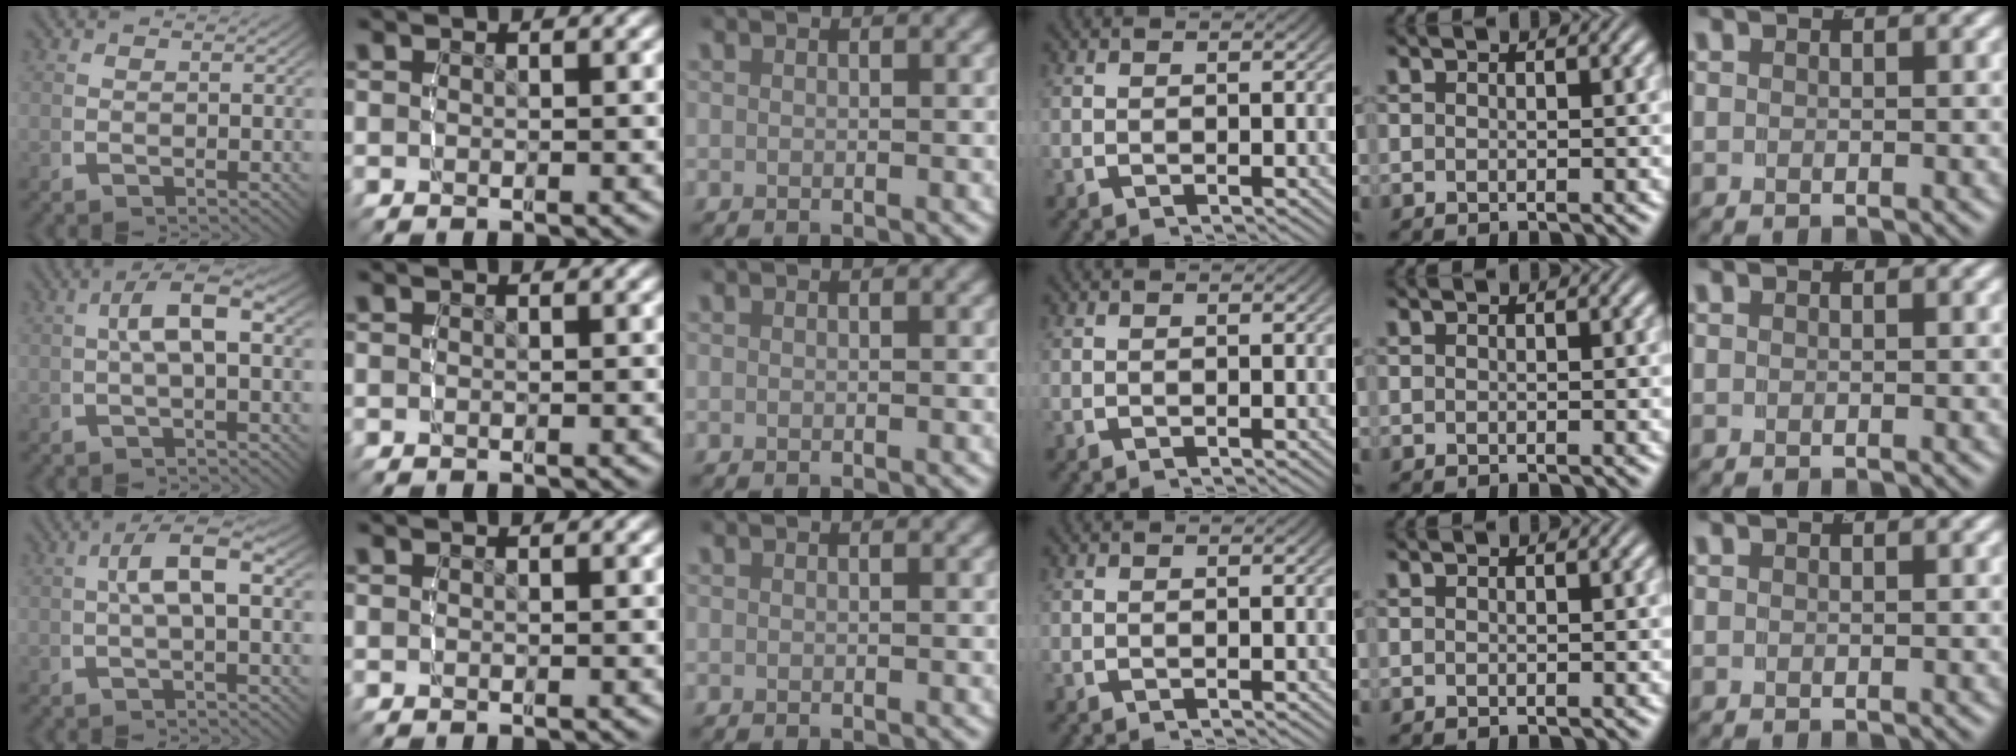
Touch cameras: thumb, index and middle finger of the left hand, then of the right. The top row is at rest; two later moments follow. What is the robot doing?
{"motion": "lift_and_place", "object": "legos"}